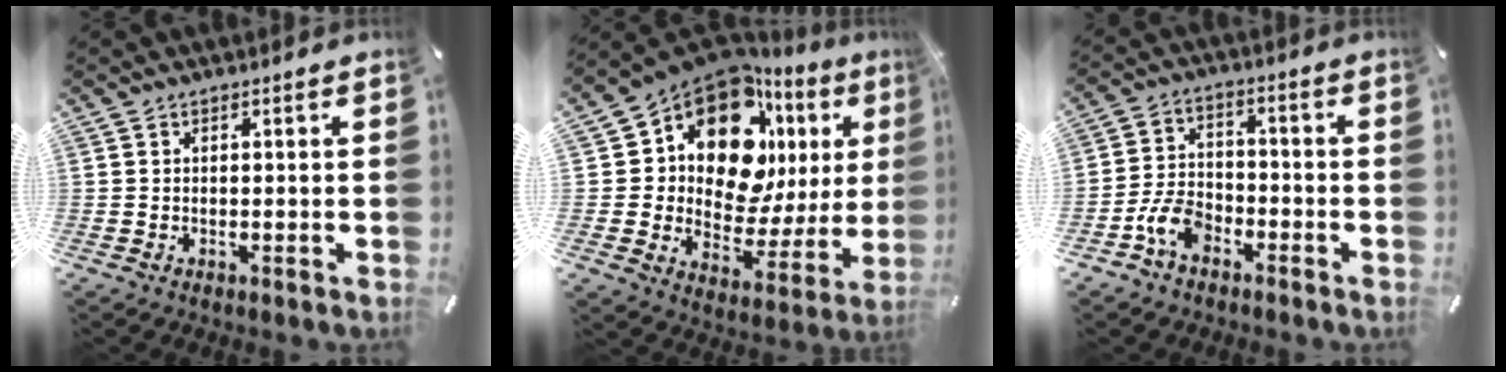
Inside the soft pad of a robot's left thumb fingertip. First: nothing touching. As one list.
[{"total": 18.2, "force": [9.5, 10.7, 11.3], "torque": [-0.183, -0.081, 0.158]}, {"total": 8.3, "force": [-4.7, 5.6, 3.9], "torque": [-0.090, 0.025, -0.090]}]